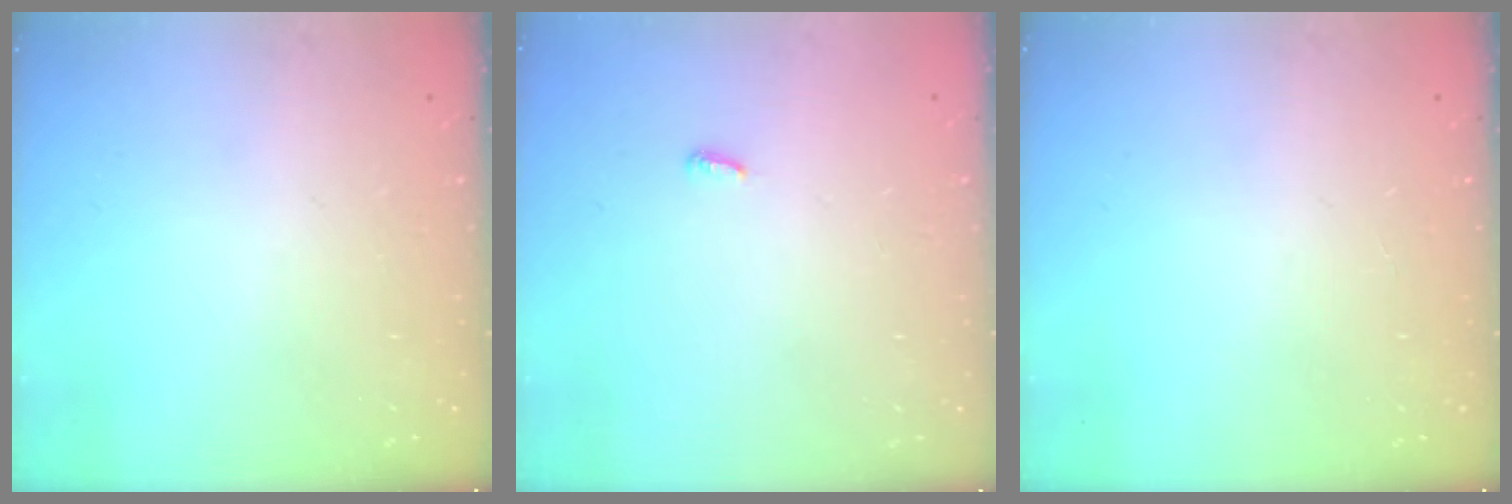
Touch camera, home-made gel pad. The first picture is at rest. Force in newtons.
{"total": 2.9, "press": 2.9, "slide": 0.2}
{"total": 0.0}